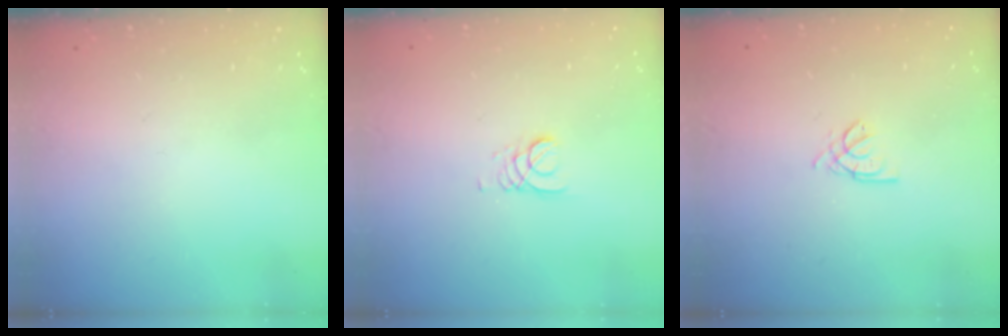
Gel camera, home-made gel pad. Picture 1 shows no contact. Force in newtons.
{"total": 2.2, "press": 2.2, "slide": 0.3}
{"total": 2.3, "press": 2.3, "slide": 0.5}